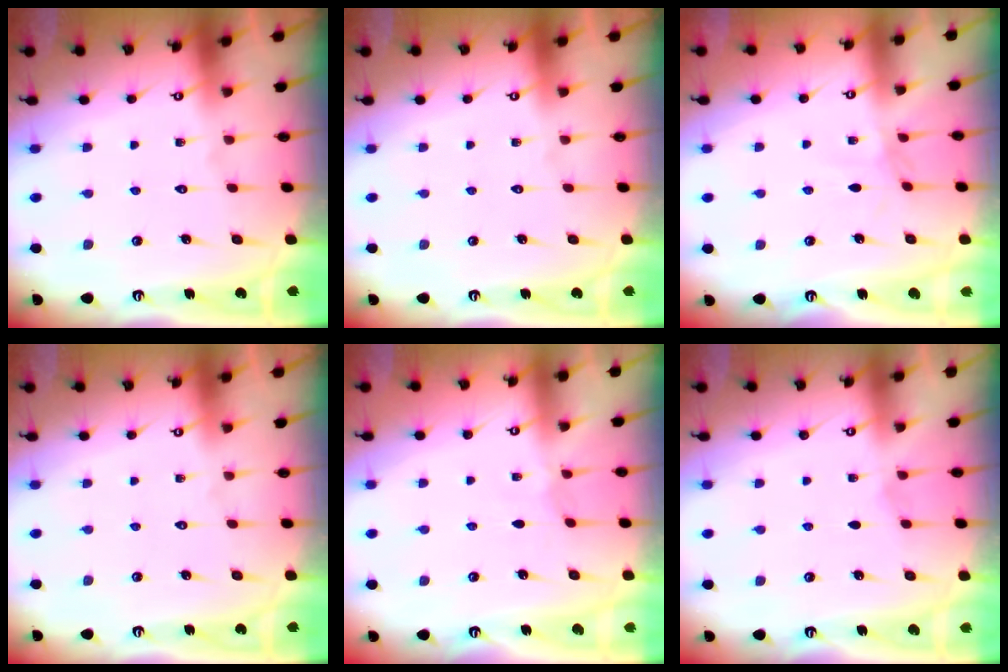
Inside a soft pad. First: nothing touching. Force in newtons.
{"total": 0.0}
{"total": 0.9, "press": 0.8, "slide": 0.3}
{"total": 0.0}
{"total": 2.3, "press": 2.3, "slide": 0.4}
{"total": 4.3, "press": 3.4, "slide": 2.5}